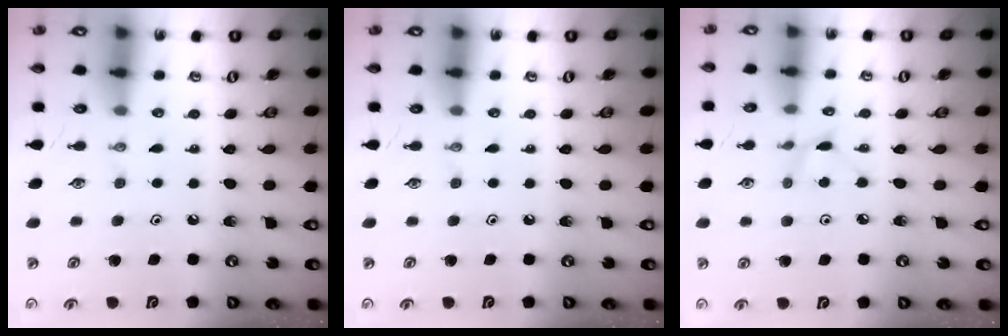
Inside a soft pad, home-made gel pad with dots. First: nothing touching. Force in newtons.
{"total": 0.0}
{"total": 3.8, "press": 3.7, "slide": 0.5}